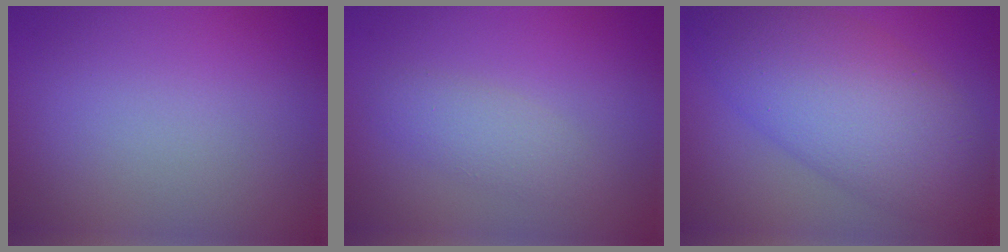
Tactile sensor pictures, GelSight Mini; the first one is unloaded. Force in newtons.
{"total": 2.1, "press": 2.1, "slide": 0.1}
{"total": 9.4, "press": 9.4, "slide": 0.3}